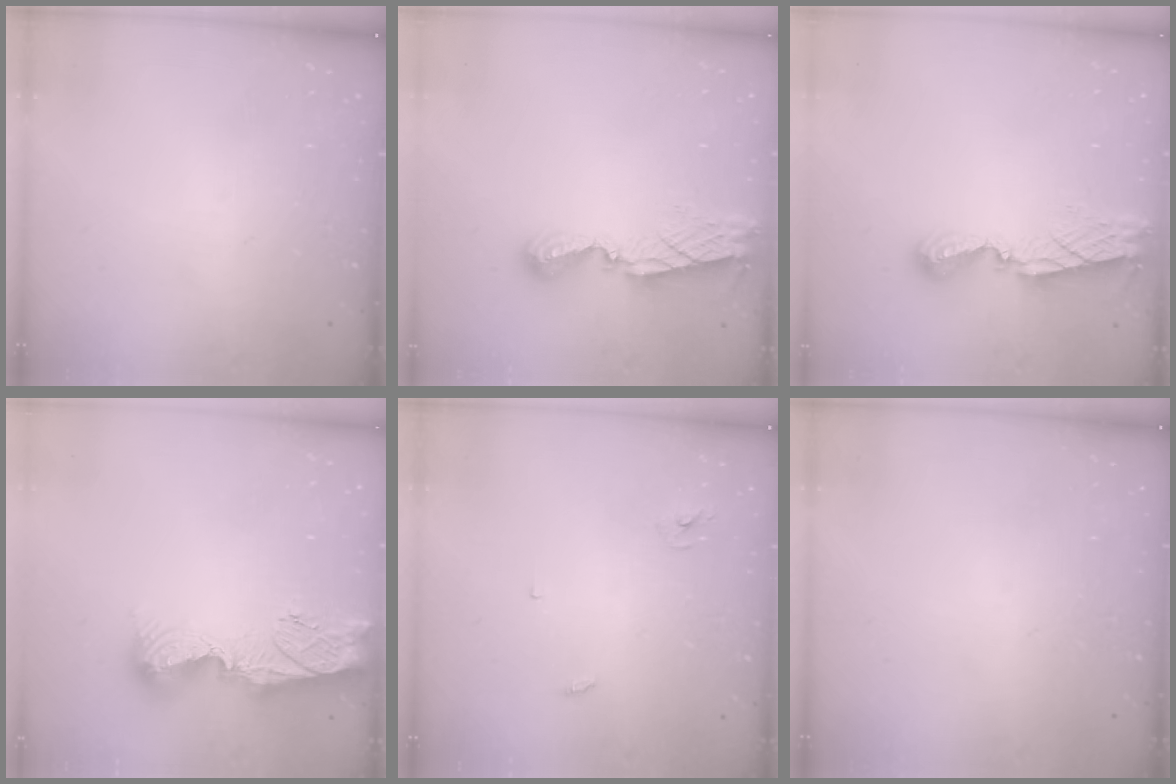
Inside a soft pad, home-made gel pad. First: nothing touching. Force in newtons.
{"total": 7.5, "press": 7.5, "slide": 0.5}
{"total": 7.5, "press": 7.5, "slide": 0.5}
{"total": 11.9, "press": 11.9, "slide": 1.4}
{"total": 2.5, "press": 2.5, "slide": 0.2}
{"total": 0.0}